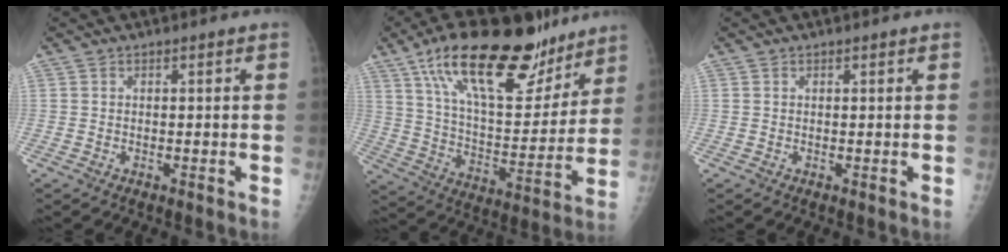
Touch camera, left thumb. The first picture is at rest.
{"total": 26.0, "force": [17.1, 10.1, 16.8], "torque": [-0.233, -0.050, 0.281]}
{"total": 0.0}